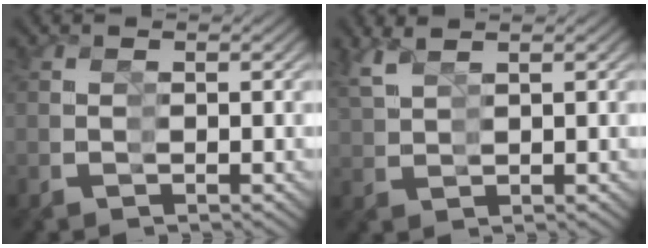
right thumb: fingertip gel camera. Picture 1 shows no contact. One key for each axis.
{"total": 2.5, "fx": 2.2, "fy": -0.9, "fz": -0.9, "tx": 0.013, "ty": 0.017, "tz": 0.040}